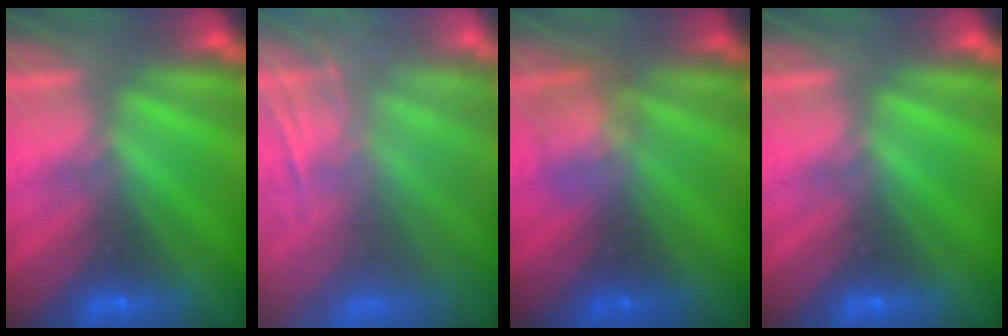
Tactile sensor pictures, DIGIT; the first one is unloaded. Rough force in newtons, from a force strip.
{"total": 10.3}
{"total": 2.4}
{"total": 0.0}